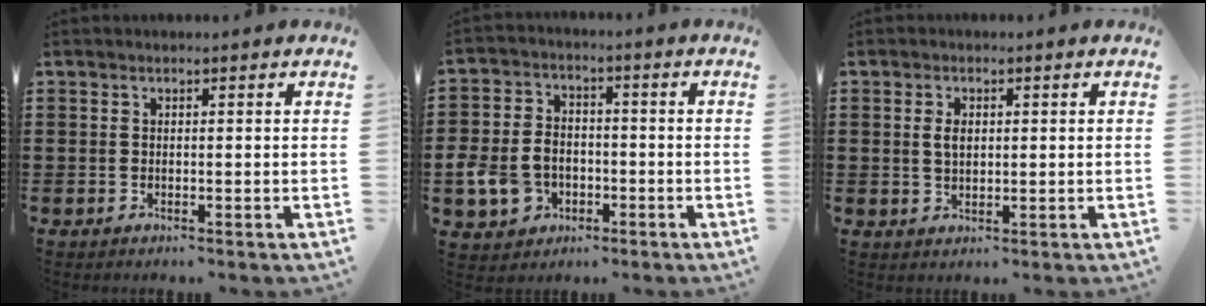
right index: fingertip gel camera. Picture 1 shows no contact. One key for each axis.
{"total": 6.9, "fx": -2.1, "fy": 5.6, "fz": 3.4, "tx": -0.103, "ty": 0.010, "tz": -0.044}
{"total": 2.5, "fx": 0.5, "fy": 1.5, "fz": 1.9, "tx": -0.039, "ty": 0.008, "tz": 0.007}